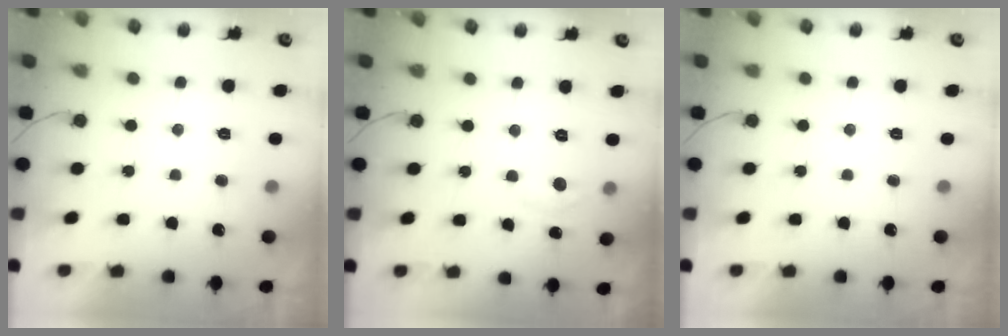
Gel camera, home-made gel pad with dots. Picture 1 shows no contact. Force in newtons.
{"total": 2.8, "press": 2.8, "slide": 0.4}
{"total": 0.0}